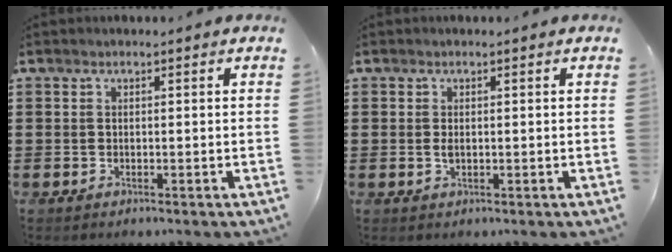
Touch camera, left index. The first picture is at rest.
{"total": 1.0, "force": [-0.1, 0.5, 0.9], "torque": [-0.019, 0.002, -0.002]}